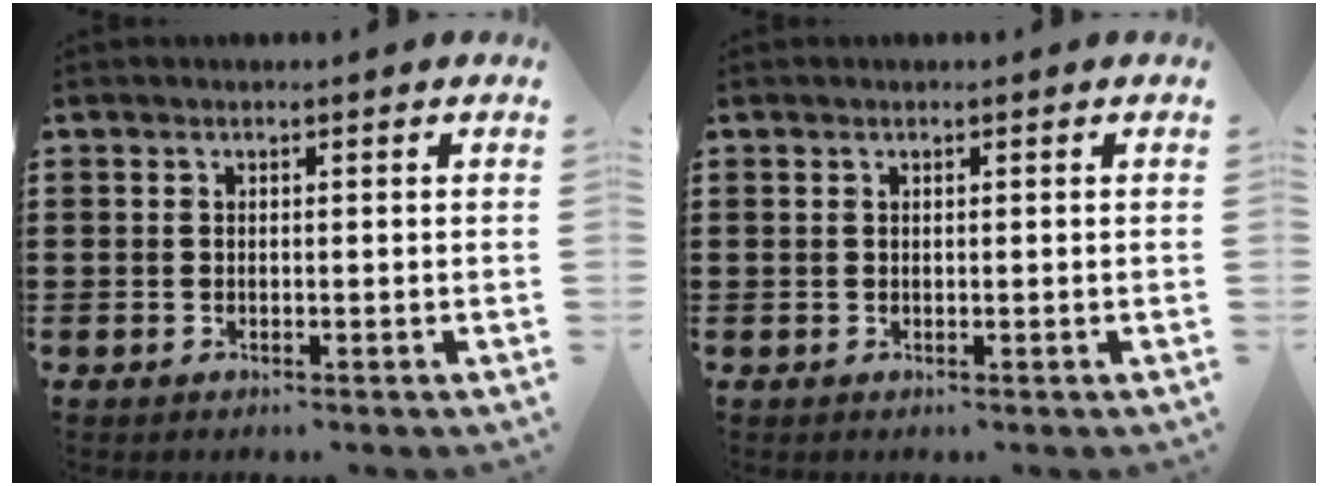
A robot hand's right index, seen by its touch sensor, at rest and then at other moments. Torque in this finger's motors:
{"motor_torque": [0.90, 1.24, 0.06, 0.00]}